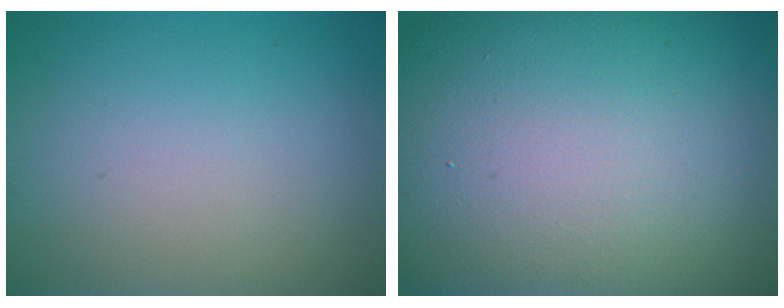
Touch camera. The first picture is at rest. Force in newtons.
{"total": 23.7, "press": 23.6, "slide": 1.3}